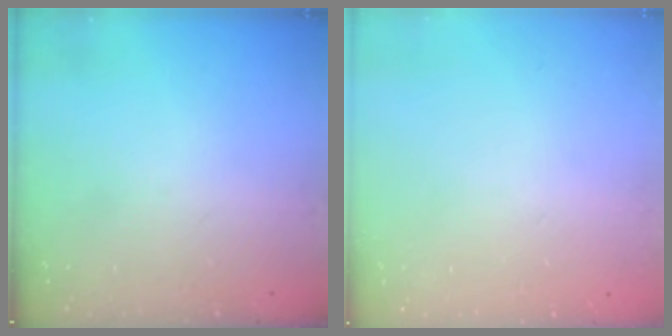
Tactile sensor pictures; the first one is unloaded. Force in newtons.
{"total": 0.0}